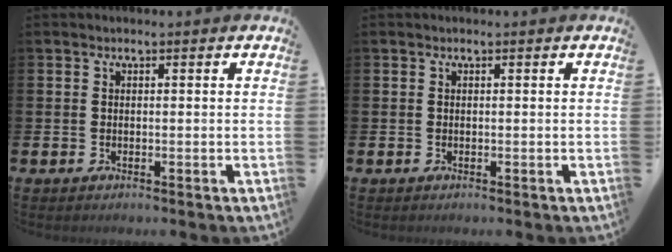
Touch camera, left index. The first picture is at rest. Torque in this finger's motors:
{"motor_torque": [-0.01, 0.00, 0.03, 0.00]}